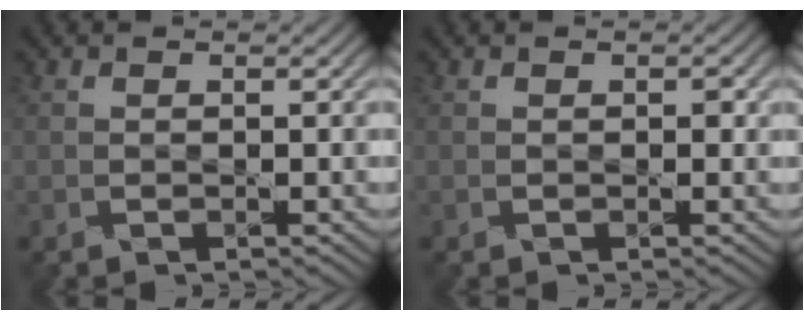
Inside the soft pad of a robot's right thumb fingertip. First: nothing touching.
{"total": 0.7, "force": [0.1, 0.5, 0.5], "torque": [-0.003, -0.004, 0.001]}